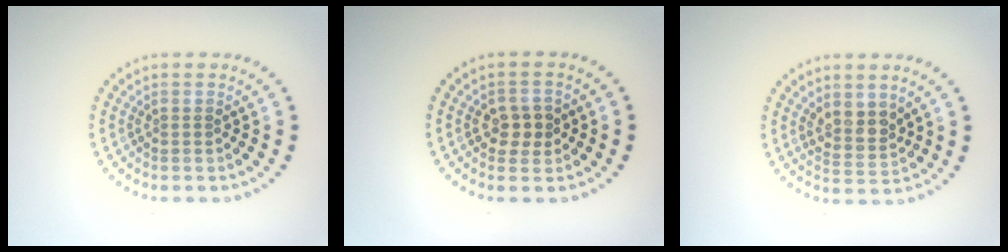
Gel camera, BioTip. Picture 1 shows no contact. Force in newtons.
{"total": 2.4, "press": 2.4, "slide": 0.4}
{"total": 2.4, "press": 2.2, "slide": 1.1}